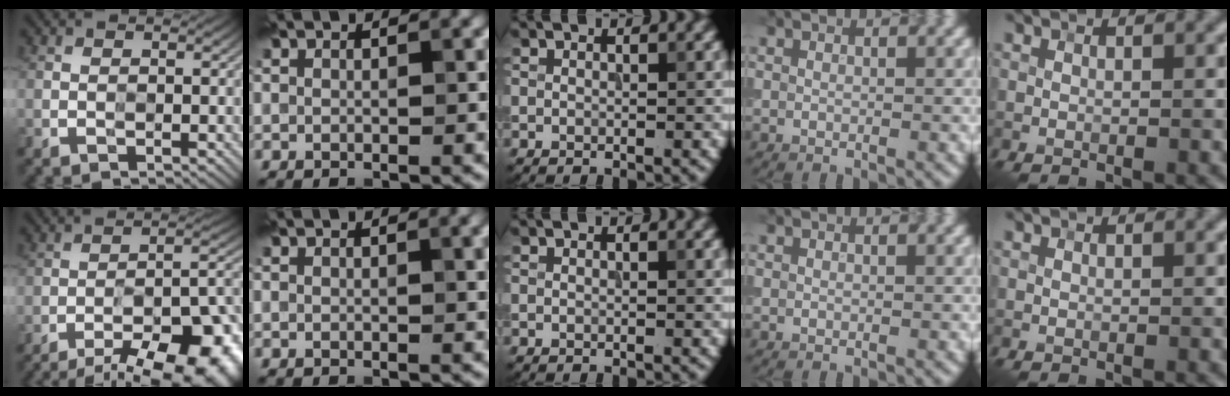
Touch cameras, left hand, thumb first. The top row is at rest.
{"thumb": {"total": 16.7, "force": [-11.7, 5.2, 10.8], "torque": [-0.124, -0.001, -0.168]}, "index": {"total": 2.0, "force": [0.8, 0.6, 1.7], "torque": [-0.023, 0.002, 0.015]}}